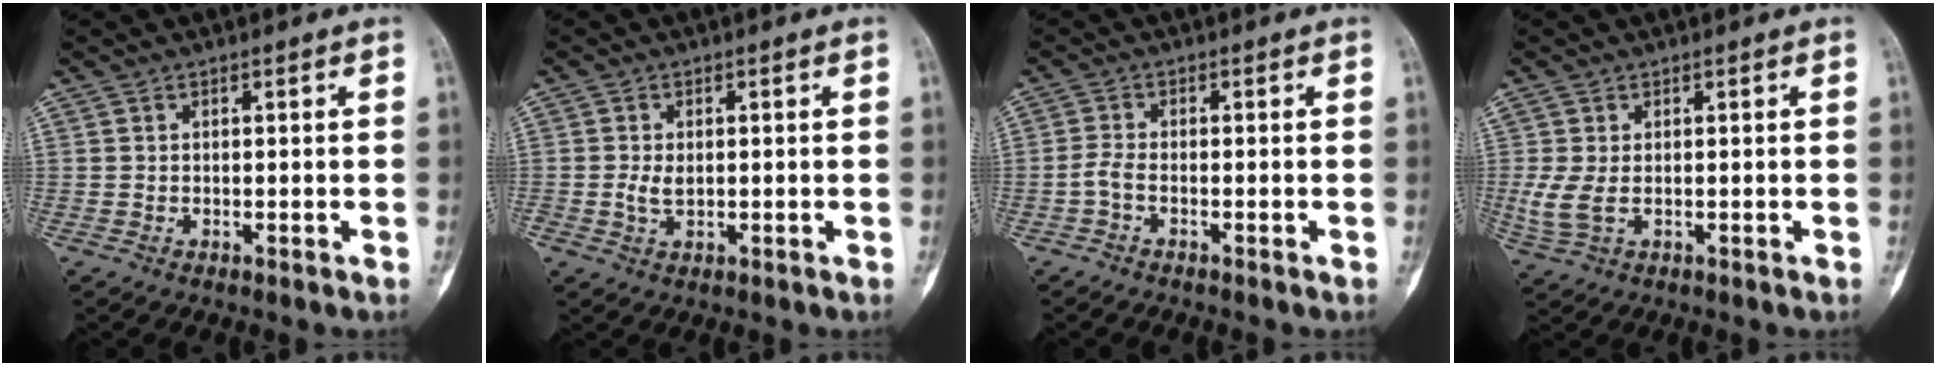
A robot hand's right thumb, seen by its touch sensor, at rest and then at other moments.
{"total": 2.9, "force": [0.0, 1.9, 2.2], "torque": [-0.042, -0.002, 0.003]}
{"total": 2.0, "force": [-1.0, 0.6, 1.6], "torque": [-0.040, 0.003, -0.028]}
{"total": 4.4, "force": [-0.3, 2.5, 3.7], "torque": [-0.110, -0.001, 0.003]}